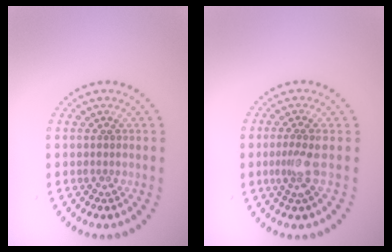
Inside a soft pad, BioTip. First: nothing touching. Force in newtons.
{"total": 2.1, "press": 1.6, "slide": 1.4}